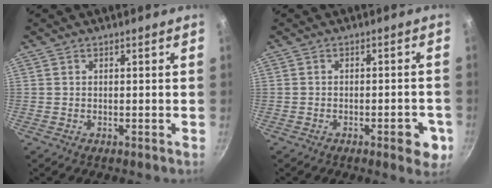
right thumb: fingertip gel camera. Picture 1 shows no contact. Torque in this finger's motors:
{"motor_torque": [0.34, 0.82, -0.16, 0.06, 0.08]}